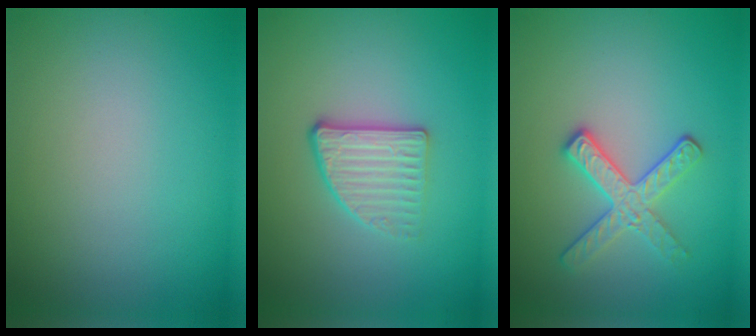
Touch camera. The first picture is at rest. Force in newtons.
{"total": 2.7, "press": 2.4, "slide": 1.2}
{"total": 2.8, "press": 2.6, "slide": 1.0}